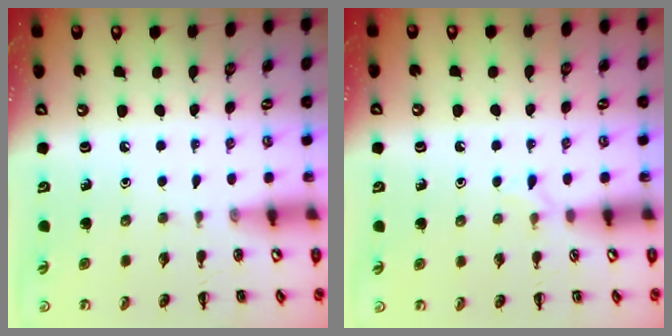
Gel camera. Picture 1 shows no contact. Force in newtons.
{"total": 4.9, "press": 4.5, "slide": 1.9}